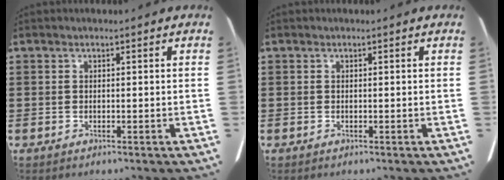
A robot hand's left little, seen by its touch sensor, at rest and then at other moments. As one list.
[{"total": 0.0}]